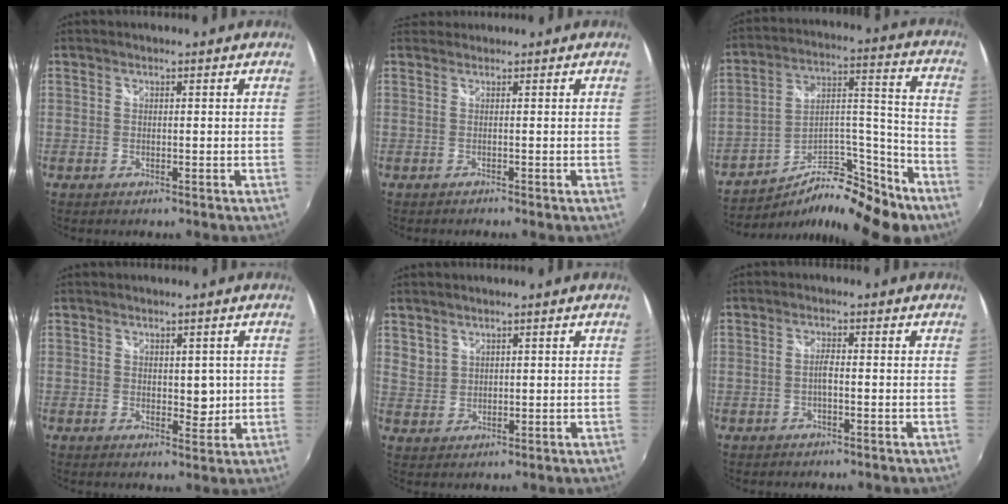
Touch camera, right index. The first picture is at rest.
{"total": 1.5, "force": [0.6, 1.3, 0.4], "torque": [-0.011, 0.000, 0.006]}
{"total": 19.3, "force": [-13.2, 6.8, 12.3], "torque": [-0.197, 0.013, -0.206]}
{"total": 3.0, "force": [0.3, 2.1, 2.1], "torque": [-0.024, -0.004, 0.008]}
{"total": 3.0, "force": [1.9, 2.3, 0.3], "torque": [0.003, 0.004, 0.040]}
{"total": 1.5, "force": [-0.6, 0.4, 1.3], "torque": [-0.027, 0.003, -0.013]}